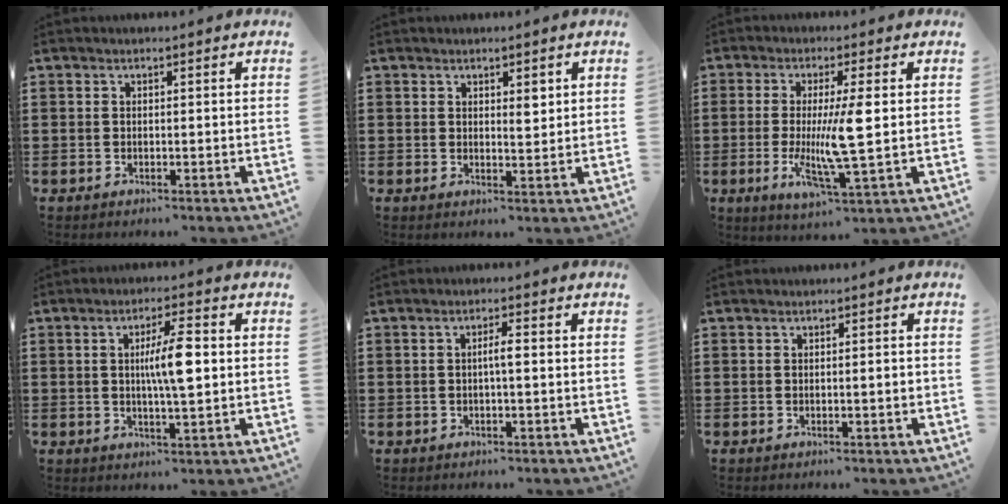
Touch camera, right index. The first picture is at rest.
{"total": 2.2, "force": [1.3, 1.1, 1.3], "torque": [-0.012, -0.002, 0.019]}
{"total": 8.6, "force": [0.1, 0.8, 8.5], "torque": [-0.167, -0.013, -0.003]}
{"total": 6.8, "force": [0.6, 1.3, 6.7], "torque": [-0.122, 0.003, 0.007]}
{"total": 2.0, "force": [-0.2, 0.2, 1.9], "torque": [-0.037, 0.001, -0.005]}
{"total": 0.9, "force": [-0.2, 0.1, 0.9], "torque": [-0.015, -0.002, -0.003]}